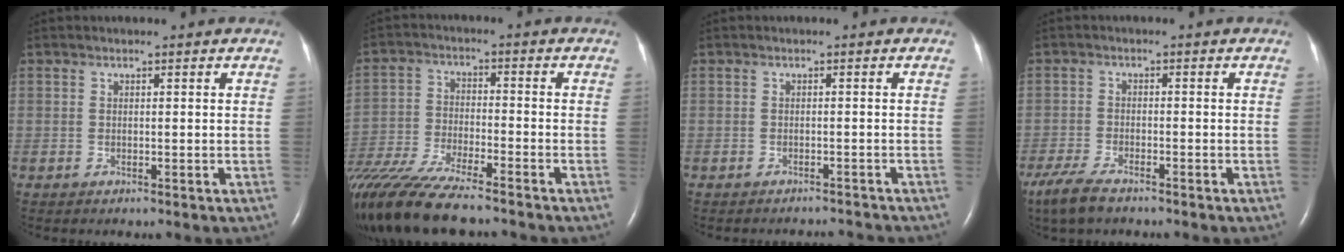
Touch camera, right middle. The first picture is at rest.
{"total": 15.9, "force": [-13.2, 2.0, 8.6], "torque": [-0.181, -0.044, -0.235]}
{"total": 3.7, "force": [-3.7, 0.4, 0.0], "torque": [0.000, -0.005, -0.044]}
{"total": 6.0, "force": [-4.6, 1.5, 3.5], "torque": [-0.077, -0.014, -0.082]}